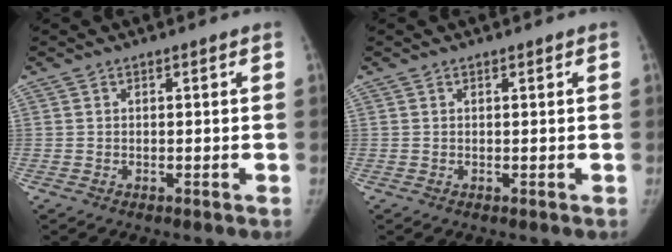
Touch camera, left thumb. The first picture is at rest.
{"total": 0.0}